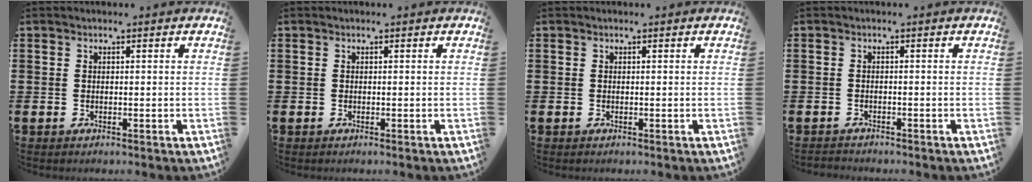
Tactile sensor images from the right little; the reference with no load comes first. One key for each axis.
{"total": 0.0}
{"total": 0.0}
{"total": 0.7, "fx": -0.7, "fy": 0.1, "fz": -0.1, "tx": -0.001, "ty": 0.000, "tz": -0.015}